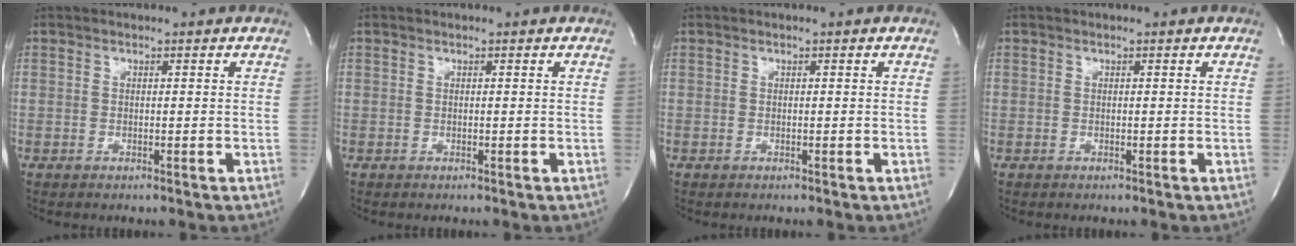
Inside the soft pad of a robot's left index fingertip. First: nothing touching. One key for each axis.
{"total": 0.0}
{"total": 0.0}
{"total": 0.0}